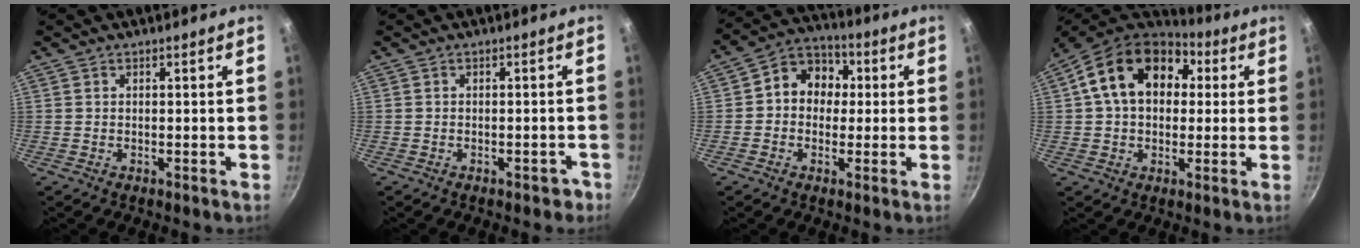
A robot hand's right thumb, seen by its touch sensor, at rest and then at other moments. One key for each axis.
{"total": 2.2, "fx": -1.3, "fy": 1.3, "fz": 1.1, "tx": 0.002, "ty": 0.026, "tz": -0.001}
{"total": 9.6, "fx": 0.9, "fy": 8.1, "fz": 5.0, "tx": -0.035, "ty": 0.022, "tz": -0.008}
{"total": 18.0, "fx": 4.4, "fy": 12.9, "fz": 11.7, "tx": -0.175, "ty": 0.025, "tz": 0.057}